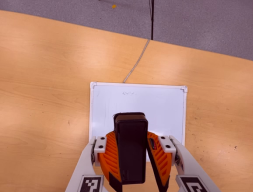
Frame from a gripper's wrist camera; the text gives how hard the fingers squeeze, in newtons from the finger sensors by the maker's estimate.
{"total": 8.7, "left": 9.2, "right": 8.1}